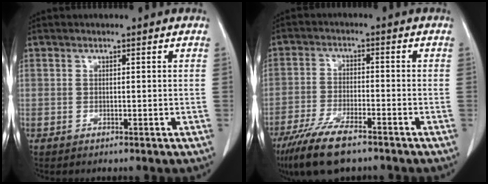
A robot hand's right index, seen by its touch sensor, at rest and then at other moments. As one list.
[{"total": 10.3, "force": [-7.5, 2.6, 6.5], "torque": [-0.119, -0.021, -0.133]}]